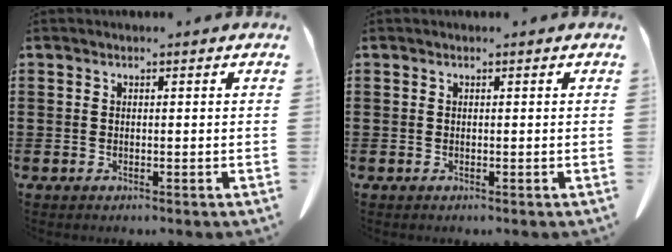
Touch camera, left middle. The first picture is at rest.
{"total": 0.0}